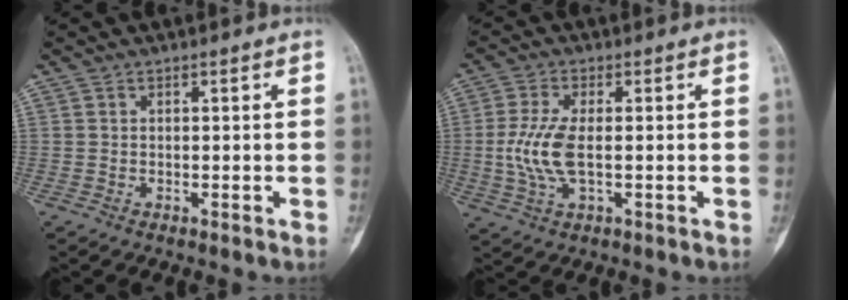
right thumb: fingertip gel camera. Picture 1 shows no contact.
{"total": 7.9, "force": [-0.5, 3.2, 7.2], "torque": [-0.174, -0.003, -0.009]}